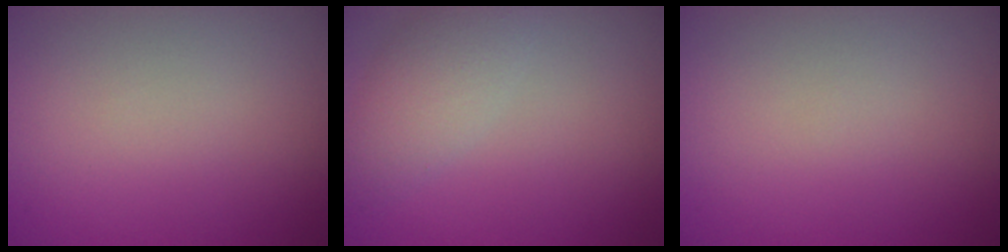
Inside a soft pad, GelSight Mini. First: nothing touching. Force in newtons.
{"total": 3.0, "press": 3.0, "slide": 0.1}
{"total": 0.0}